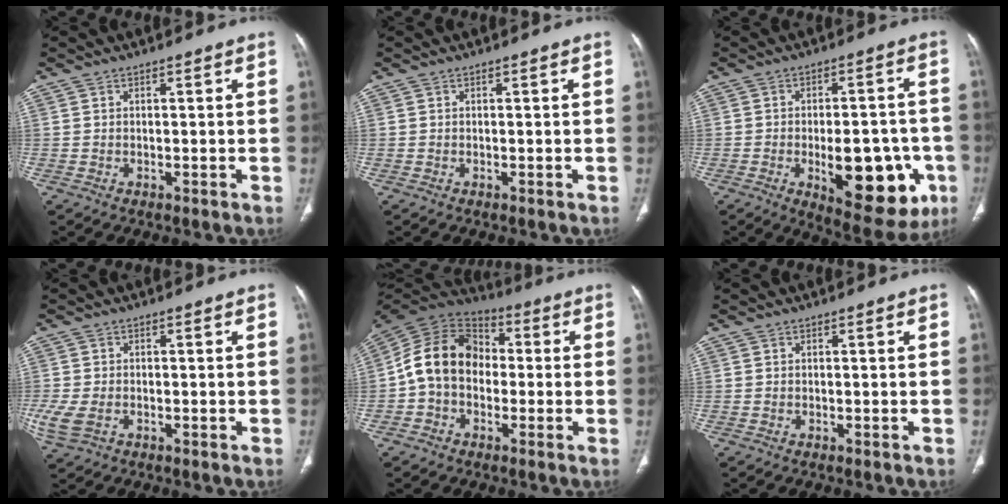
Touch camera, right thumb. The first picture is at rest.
{"total": 0.0}
{"total": 18.0, "force": [-5.4, 8.3, 15.0], "torque": [-0.168, 0.013, -0.056]}
{"total": 5.1, "force": [-1.4, 3.3, 3.6], "torque": [-0.096, -0.002, -0.023]}
{"total": 14.2, "force": [-1.0, 10.9, 9.0], "torque": [-0.146, 0.039, -0.033]}
{"total": 0.0}